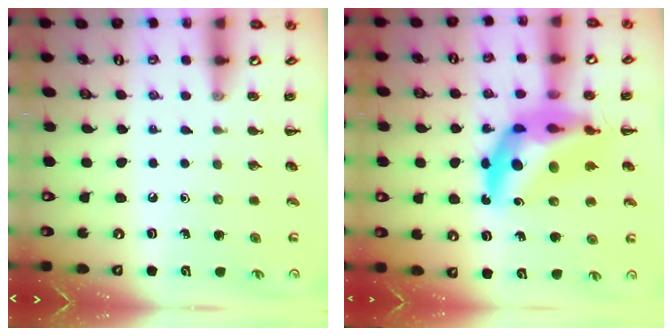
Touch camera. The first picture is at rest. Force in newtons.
{"total": 16.2, "press": 15.6, "slide": 4.4}